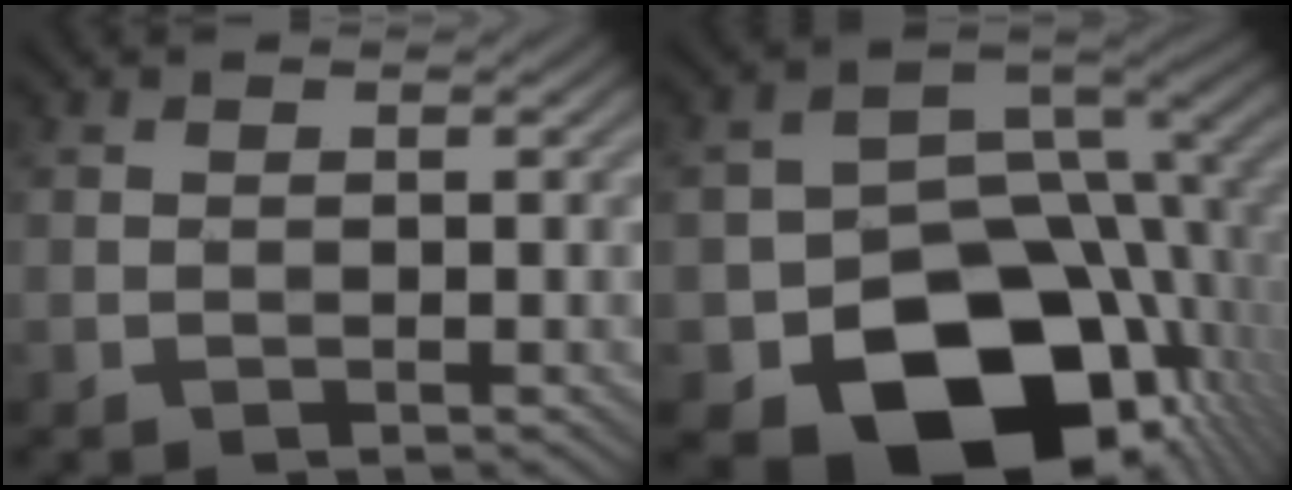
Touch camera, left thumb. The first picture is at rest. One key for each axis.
{"total": 16.1, "fx": -6.8, "fy": 11.0, "fz": 9.6, "tx": -0.125, "ty": -0.036, "tz": -0.107}